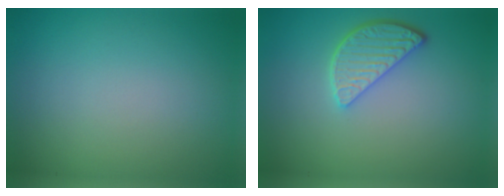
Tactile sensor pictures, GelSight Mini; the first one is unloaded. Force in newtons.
{"total": 3.4, "press": 2.9, "slide": 1.8}